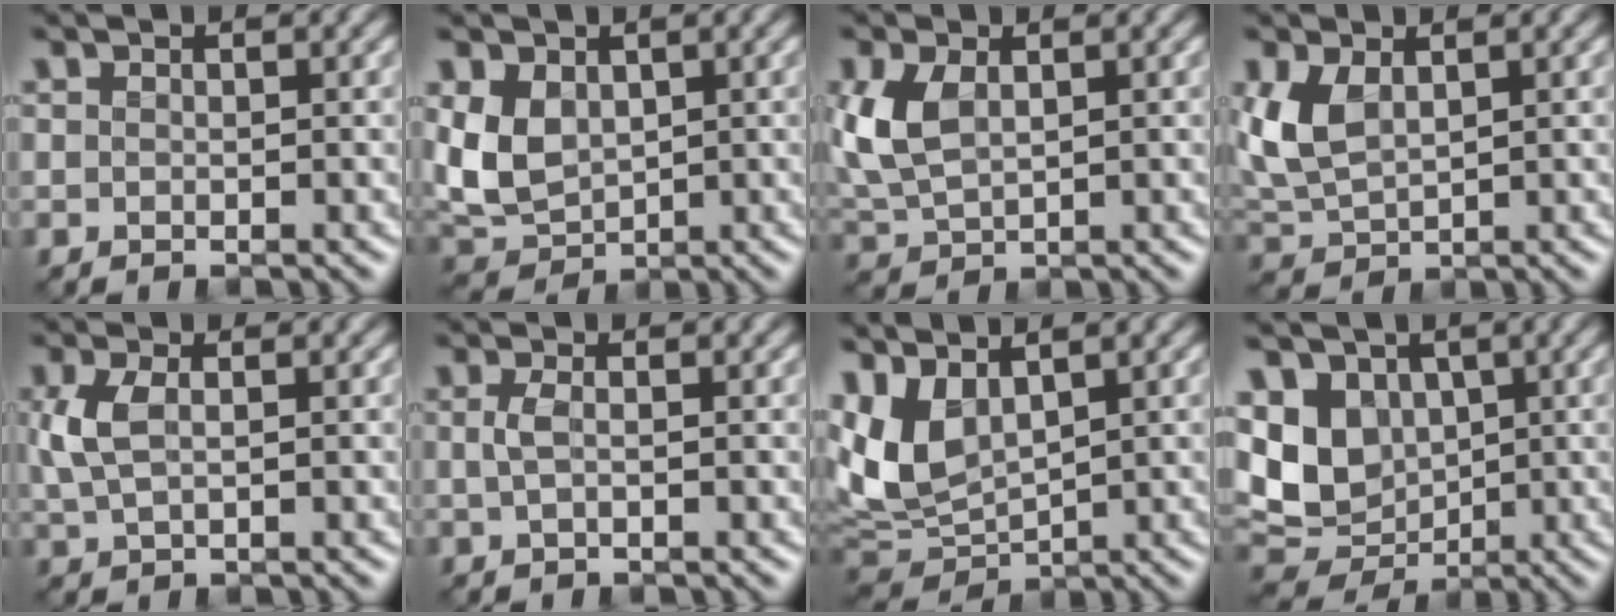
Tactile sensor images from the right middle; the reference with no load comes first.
{"total": 4.5, "force": [0.5, 3.2, 3.2], "torque": [-0.075, -0.004, 0.011]}
{"total": 4.7, "force": [0.8, 2.7, 3.7], "torque": [-0.097, 0.003, 0.021]}
{"total": 4.2, "force": [1.0, 2.4, 3.3], "torque": [-0.087, 0.001, 0.024]}
{"total": 2.9, "force": [0.3, 1.5, 2.5], "torque": [-0.063, 0.000, 0.007]}
{"total": 1.2, "force": [-0.2, 0.4, 1.1], "torque": [-0.030, -0.001, -0.005]}
{"total": 6.6, "force": [1.9, 3.8, 5.0], "torque": [-0.119, -0.004, 0.037]}
{"total": 7.6, "force": [0.7, 6.1, 4.5], "torque": [-0.104, -0.012, 0.011]}